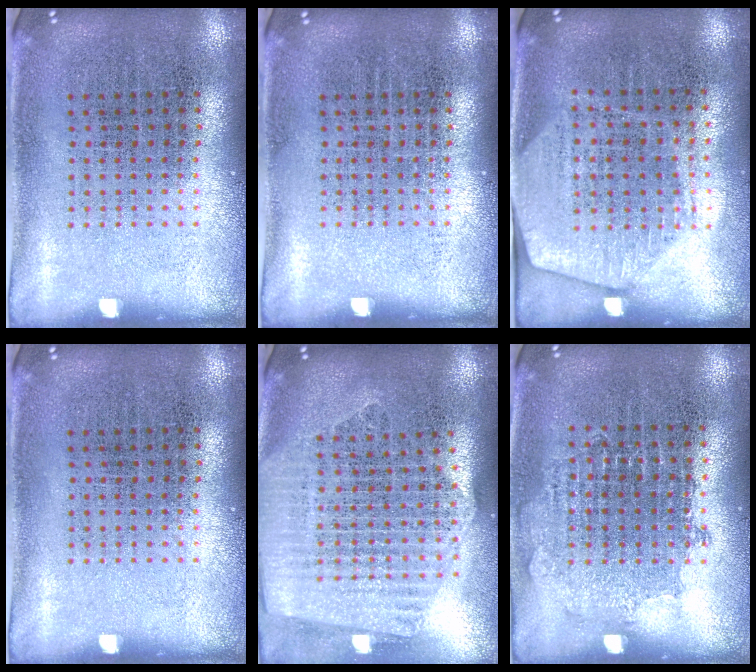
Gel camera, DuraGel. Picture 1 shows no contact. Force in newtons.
{"total": 0.0}
{"total": 1.9, "press": 1.7, "slide": 0.9}
{"total": 0.0}
{"total": 2.5, "press": 2.2, "slide": 1.1}
{"total": 0.8, "press": 0.8, "slide": 0.3}